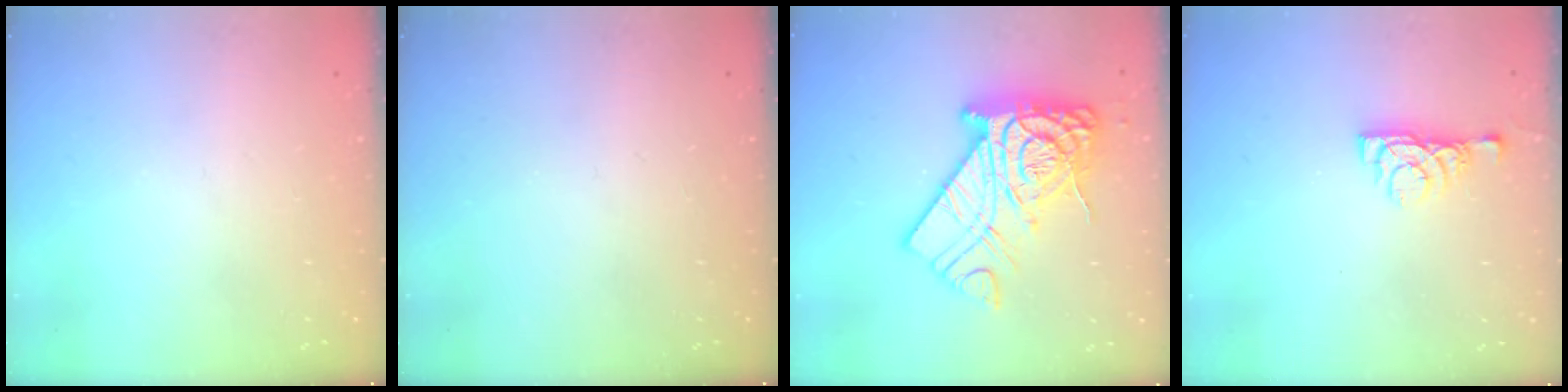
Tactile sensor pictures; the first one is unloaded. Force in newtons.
{"total": 0.0}
{"total": 18.8, "press": 18.7, "slide": 1.5}
{"total": 5.6, "press": 5.5, "slide": 0.8}